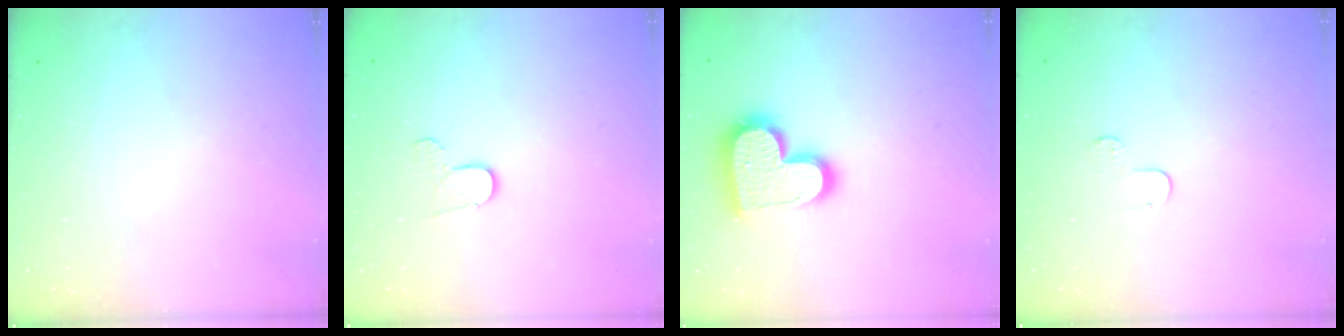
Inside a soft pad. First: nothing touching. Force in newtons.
{"total": 6.1, "press": 6.1, "slide": 0.5}
{"total": 17.5, "press": 17.4, "slide": 1.3}
{"total": 4.6, "press": 4.6, "slide": 0.5}